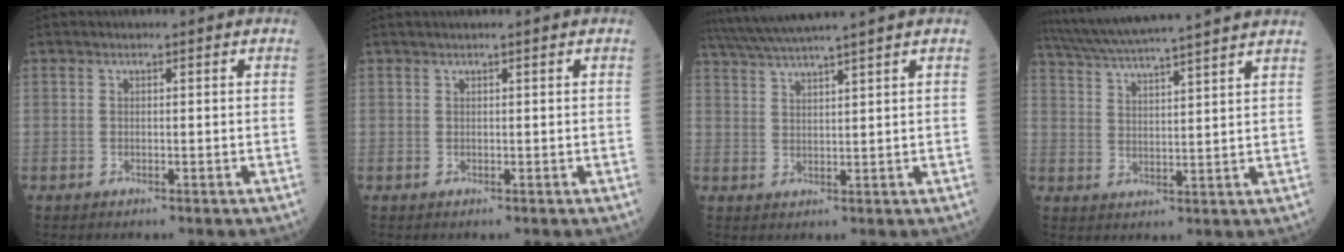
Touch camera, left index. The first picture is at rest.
{"total": 1.2, "force": [1.0, -0.4, 0.5], "torque": [-0.008, 0.014, 0.025]}
{"total": 9.0, "force": [7.8, -1.9, 4.2], "torque": [-0.075, 0.020, 0.126]}
{"total": 17.9, "force": [16.0, -1.0, 8.0], "torque": [-0.150, 0.011, 0.233]}